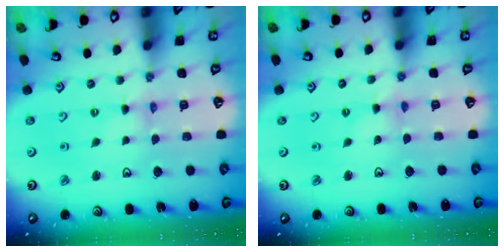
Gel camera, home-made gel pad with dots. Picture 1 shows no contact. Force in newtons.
{"total": 1.2, "press": 1.2, "slide": 0.1}